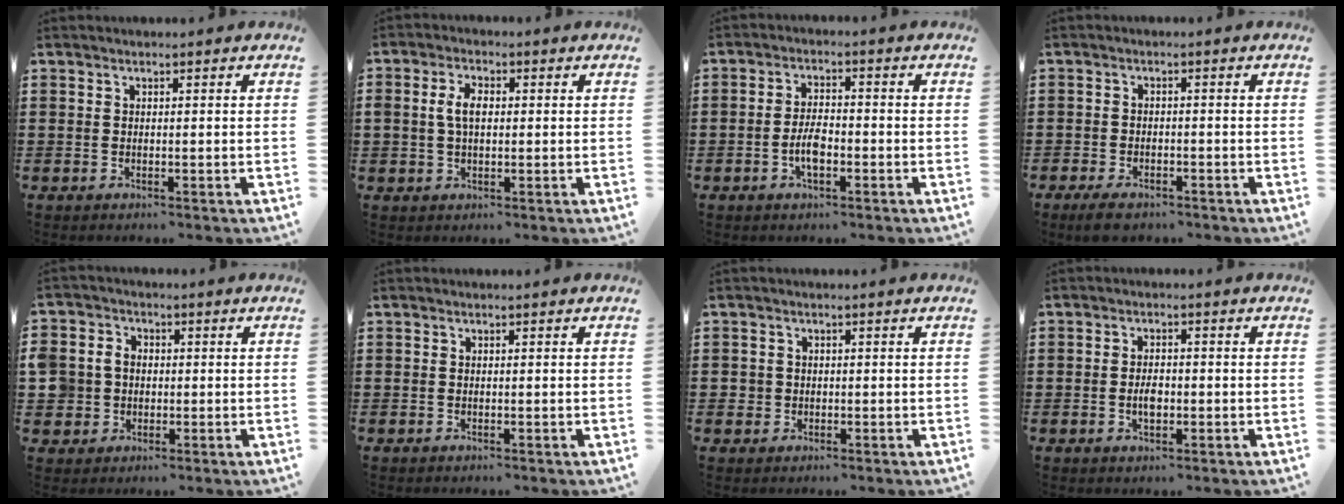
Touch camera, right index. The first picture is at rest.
{"total": 4.0, "force": [0.4, 2.3, 3.3], "torque": [-0.075, 0.008, 0.003]}
{"total": 4.3, "force": [-1.4, 1.8, 3.6], "torque": [-0.085, 0.001, -0.031]}
{"total": 2.7, "force": [-2.4, 0.8, 1.0], "torque": [-0.025, 0.003, -0.050]}
{"total": 4.5, "force": [-0.3, 4.4, 1.1], "torque": [-0.052, 0.010, -0.012]}
{"total": 0.0}
{"total": 1.5, "force": [-0.1, 1.5, 0.2], "torque": [-0.009, 0.005, -0.005]}
{"total": 2.7, "force": [-0.5, 1.4, 2.3], "torque": [-0.043, 0.003, -0.008]}